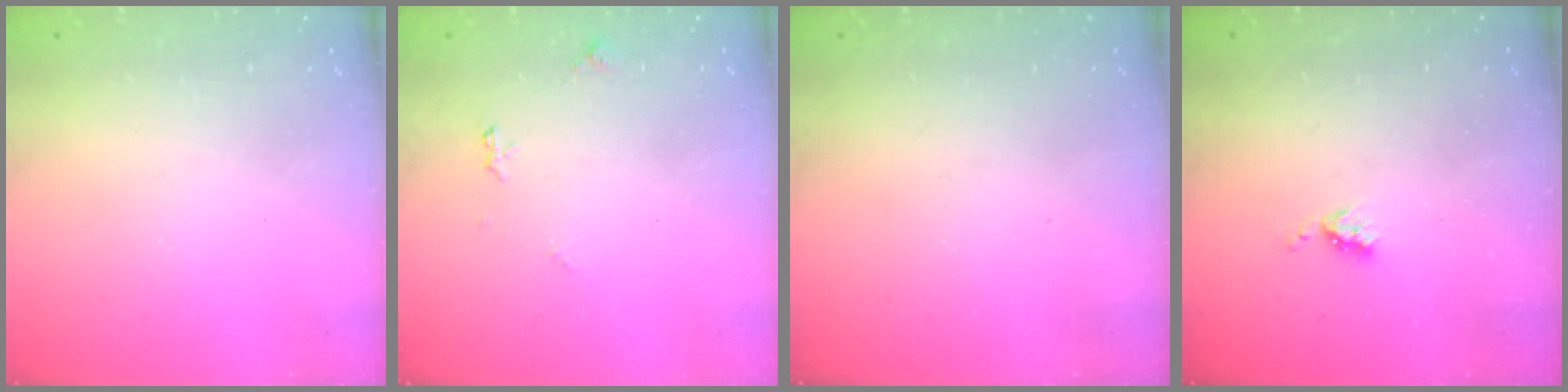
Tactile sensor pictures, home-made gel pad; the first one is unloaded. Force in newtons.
{"total": 5.2, "press": 5.1, "slide": 0.7}
{"total": 0.0}
{"total": 4.0, "press": 3.9, "slide": 0.6}